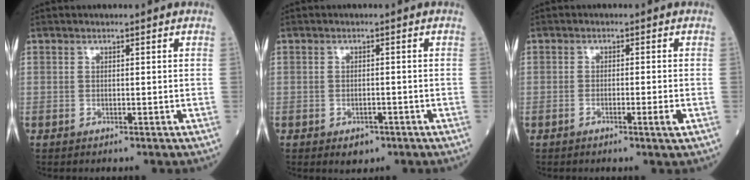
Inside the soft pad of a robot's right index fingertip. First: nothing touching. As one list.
[{"total": 2.5, "force": [-1.3, 1.5, 1.4], "torque": [-0.018, 0.000, -0.009]}, {"total": 2.2, "force": [-1.0, -0.2, 1.9], "torque": [-0.031, -0.003, -0.019]}]